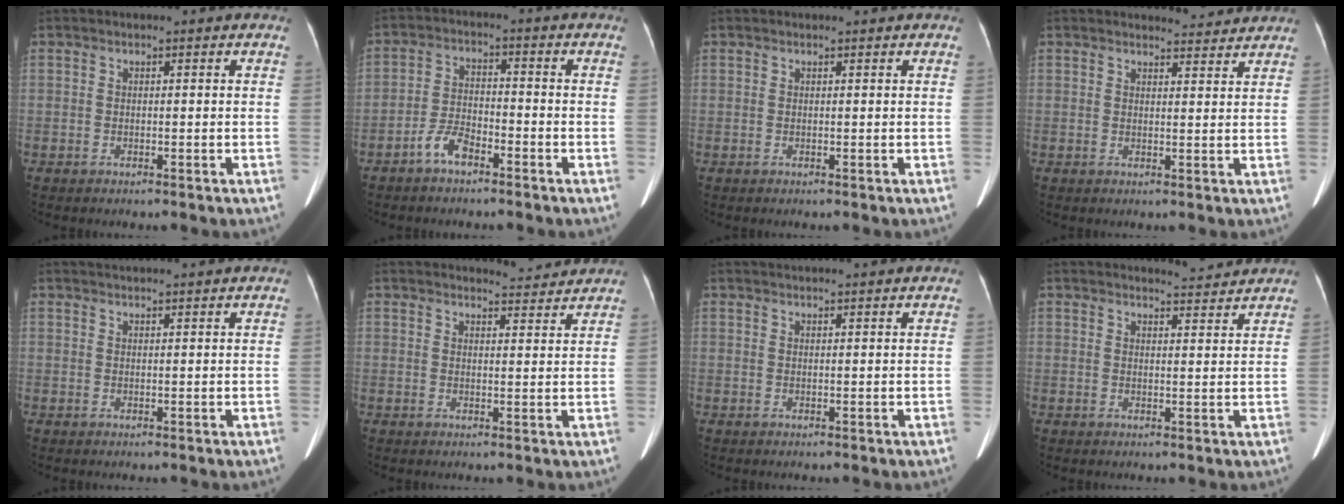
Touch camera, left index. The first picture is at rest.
{"total": 4.5, "force": [-3.2, 1.6, 2.7], "torque": [-0.062, 0.007, -0.062]}
{"total": 0.6, "force": [0.6, 0.0, 0.2], "torque": [-0.005, 0.005, 0.010]}
{"total": 3.7, "force": [3.7, 0.3, -0.1], "torque": [-0.009, -0.002, 0.043]}
{"total": 6.1, "force": [5.7, -0.3, 2.1], "torque": [-0.026, 0.030, 0.067]}
{"total": 3.7, "force": [3.7, -0.1, -0.3], "torque": [-0.007, -0.006, 0.046]}
{"total": 6.2, "force": [5.8, -0.2, 2.2], "torque": [-0.026, 0.030, 0.067]}
{"total": 3.3, "force": [3.3, -0.4, -0.3], "torque": [-0.007, -0.008, 0.044]}